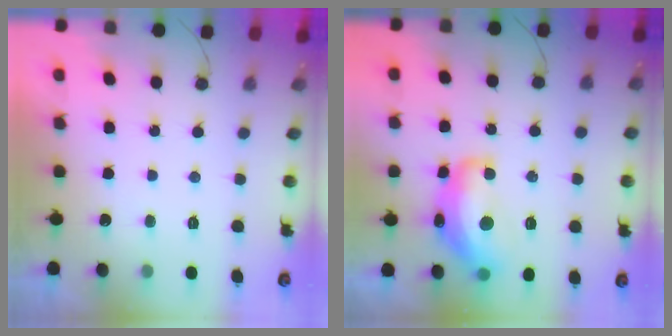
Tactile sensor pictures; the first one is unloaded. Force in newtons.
{"total": 15.6, "press": 15.6, "slide": 1.1}